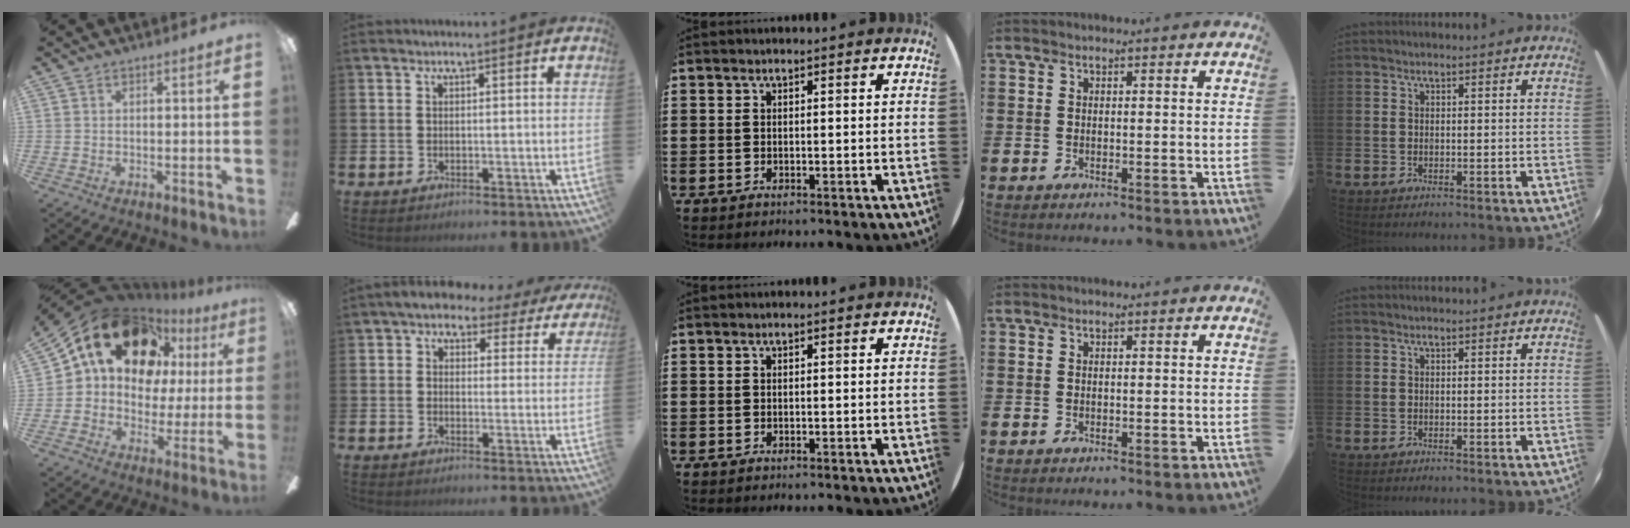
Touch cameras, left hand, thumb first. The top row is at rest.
{"thumb": {"total": 21.6, "force": [10.9, 14.6, 11.5], "torque": [-0.190, -0.050, 0.197]}, "index": {"total": 4.1, "force": [2.9, 2.6, 1.1], "torque": [-0.033, -0.016, 0.045]}}